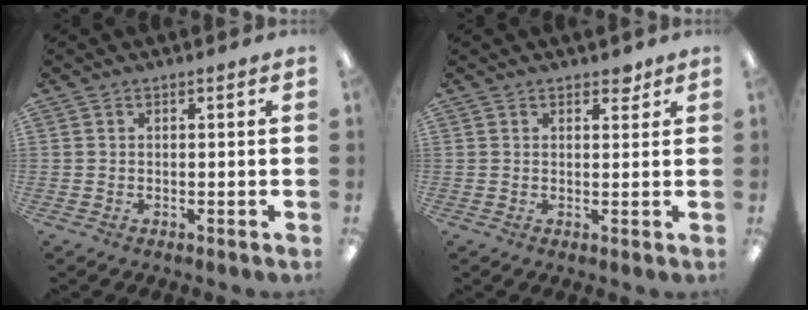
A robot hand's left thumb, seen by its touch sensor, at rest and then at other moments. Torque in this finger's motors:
{"motor_torque": [0.22, -0.03, 0.23, 0.10, -0.01]}